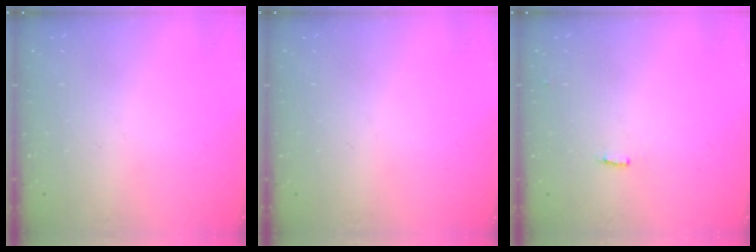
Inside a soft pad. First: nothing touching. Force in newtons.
{"total": 0.0}
{"total": 2.7, "press": 2.6, "slide": 0.5}